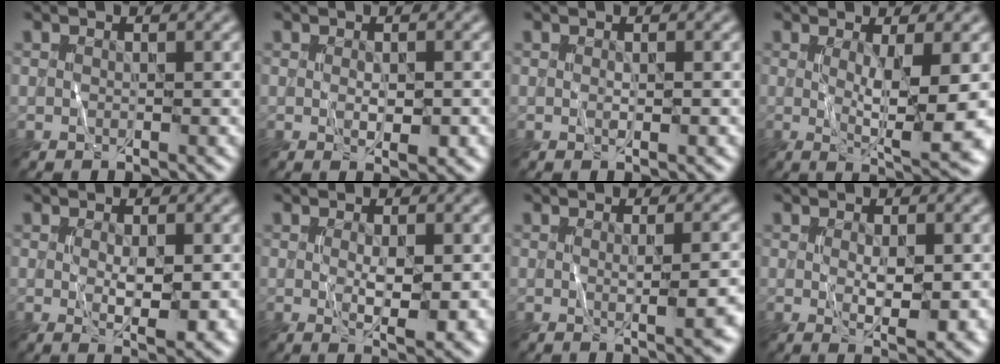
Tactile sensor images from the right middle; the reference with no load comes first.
{"total": 2.1, "force": [-0.2, 1.0, 1.9], "torque": [-0.031, -0.007, 0.001]}
{"total": 0.7, "force": [0.0, 0.2, 0.7], "torque": [-0.011, -0.003, 0.000]}
{"total": 6.6, "force": [-0.4, 1.2, 6.5], "torque": [-0.102, -0.012, -0.001]}
{"total": 3.2, "force": [0.0, 0.9, 3.0], "torque": [-0.054, -0.008, 0.006]}
{"total": 3.3, "force": [0.0, 0.9, 3.2], "torque": [-0.056, -0.008, 0.004]}
{"total": 4.3, "force": [-0.3, 1.2, 4.1], "torque": [-0.037, 0.001, 0.001]}
{"total": 3.2, "force": [0.0, 1.0, 3.0], "torque": [-0.052, -0.008, 0.006]}